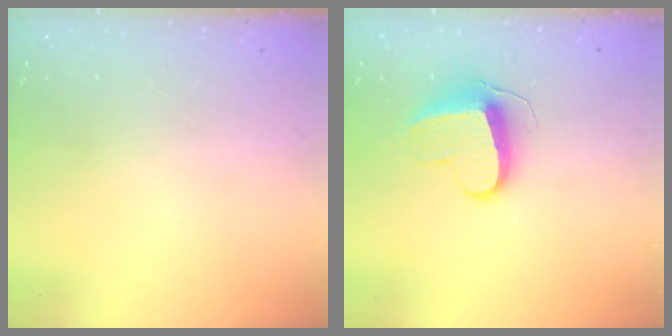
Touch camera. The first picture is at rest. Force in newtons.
{"total": 9.7, "press": 9.7, "slide": 0.4}